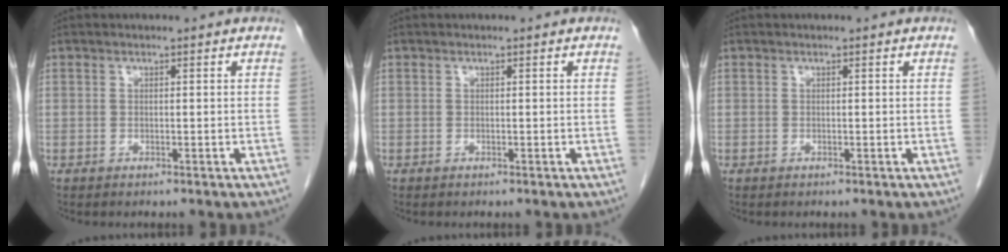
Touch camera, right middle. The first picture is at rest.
{"total": 0.0}
{"total": 0.0}